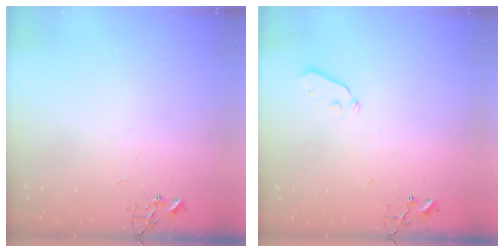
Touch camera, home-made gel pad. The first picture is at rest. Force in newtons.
{"total": 4.3, "press": 4.3, "slide": 0.7}